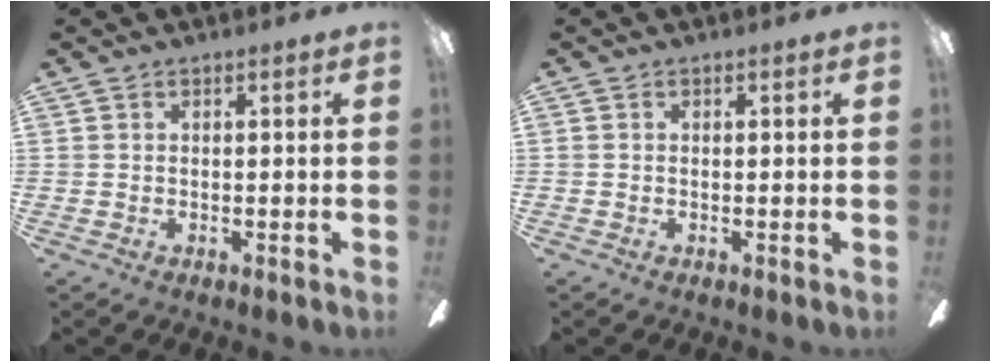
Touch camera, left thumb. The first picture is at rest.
{"total": 0.0}